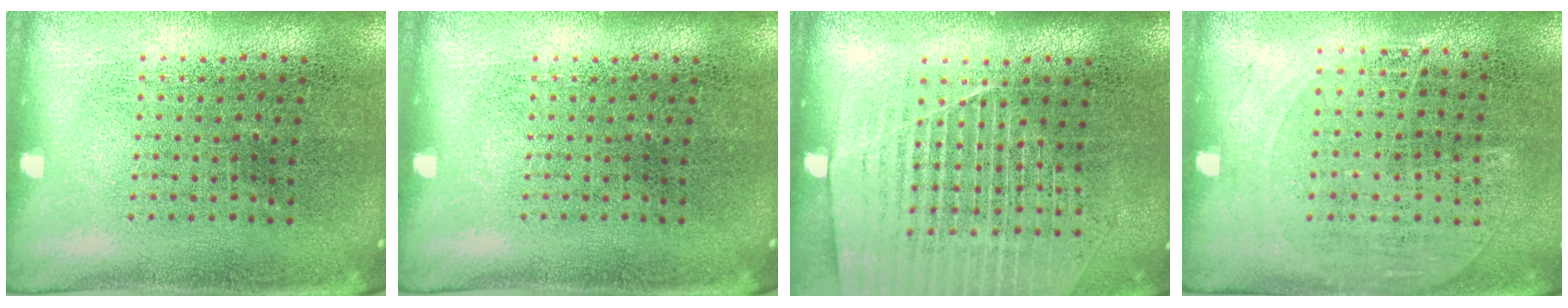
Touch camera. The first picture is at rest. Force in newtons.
{"total": 0.0}
{"total": 1.5, "press": 1.4, "slide": 0.5}
{"total": 1.3, "press": 1.0, "slide": 0.7}